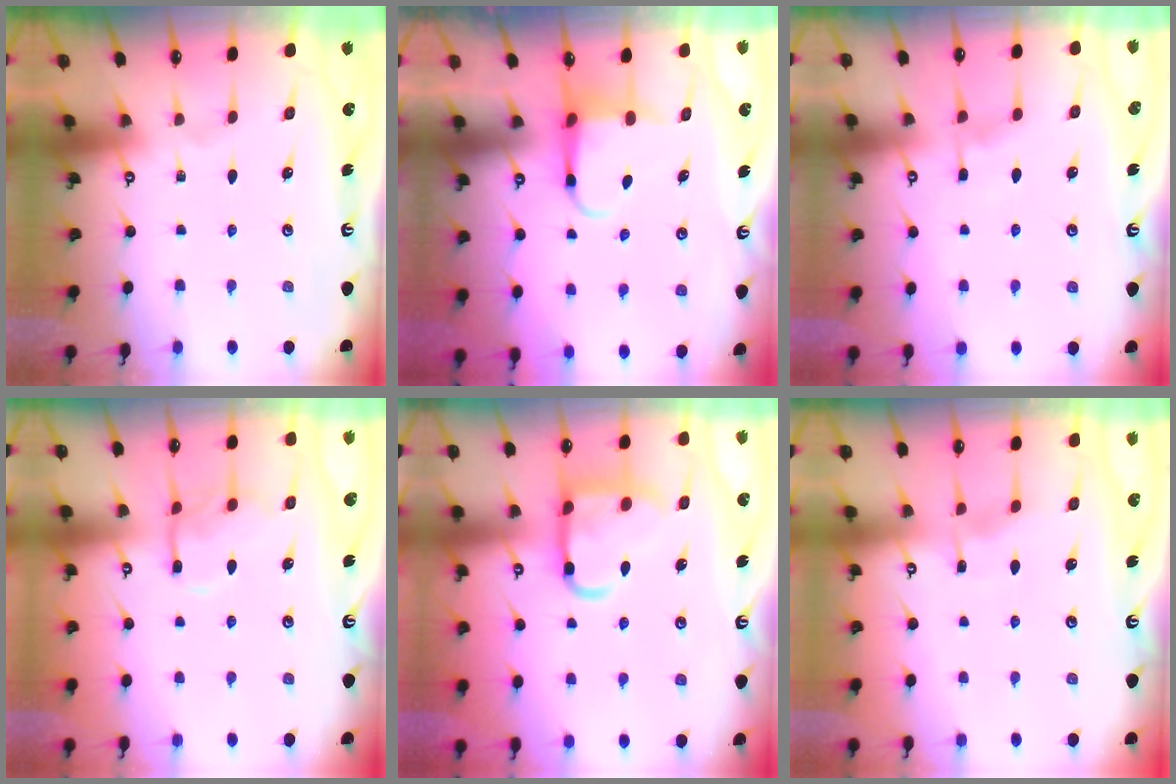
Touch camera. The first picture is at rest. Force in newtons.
{"total": 4.4, "press": 4.4, "slide": 0.2}
{"total": 4.6, "press": 4.6, "slide": 0.6}
{"total": 10.0, "press": 10.0, "slide": 0.6}
{"total": 12.8, "press": 12.7, "slide": 1.4}
{"total": 4.3, "press": 4.2, "slide": 0.3}